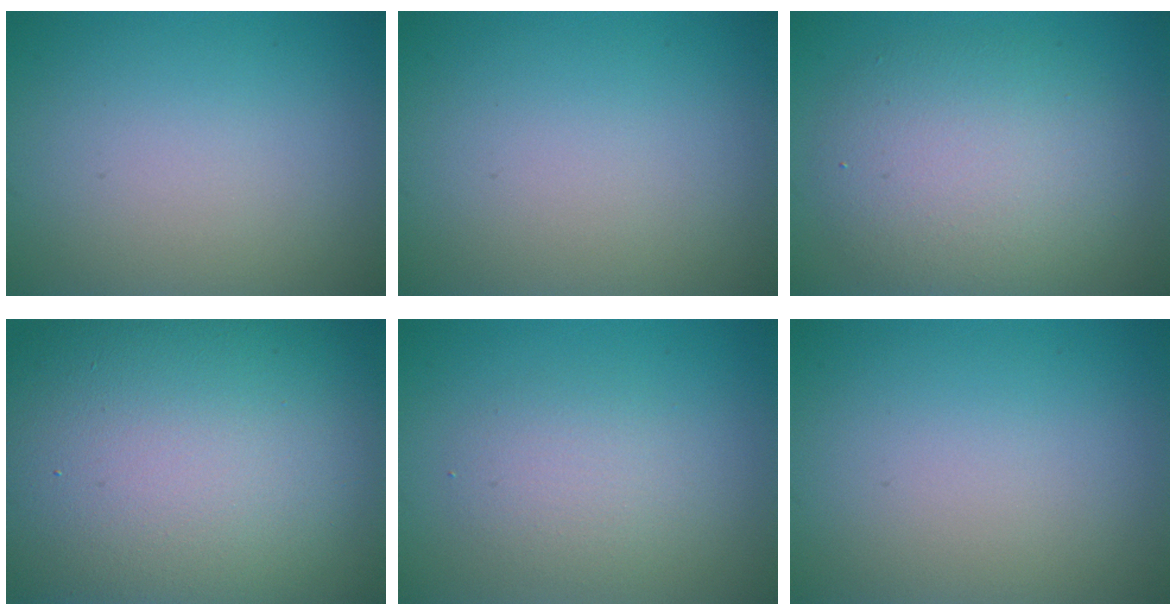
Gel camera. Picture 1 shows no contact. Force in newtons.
{"total": 0.0}
{"total": 6.3, "press": 6.2, "slide": 0.8}
{"total": 21.6, "press": 21.6, "slide": 1.1}
{"total": 2.3, "press": 2.3, "slide": 0.2}
{"total": 0.0}